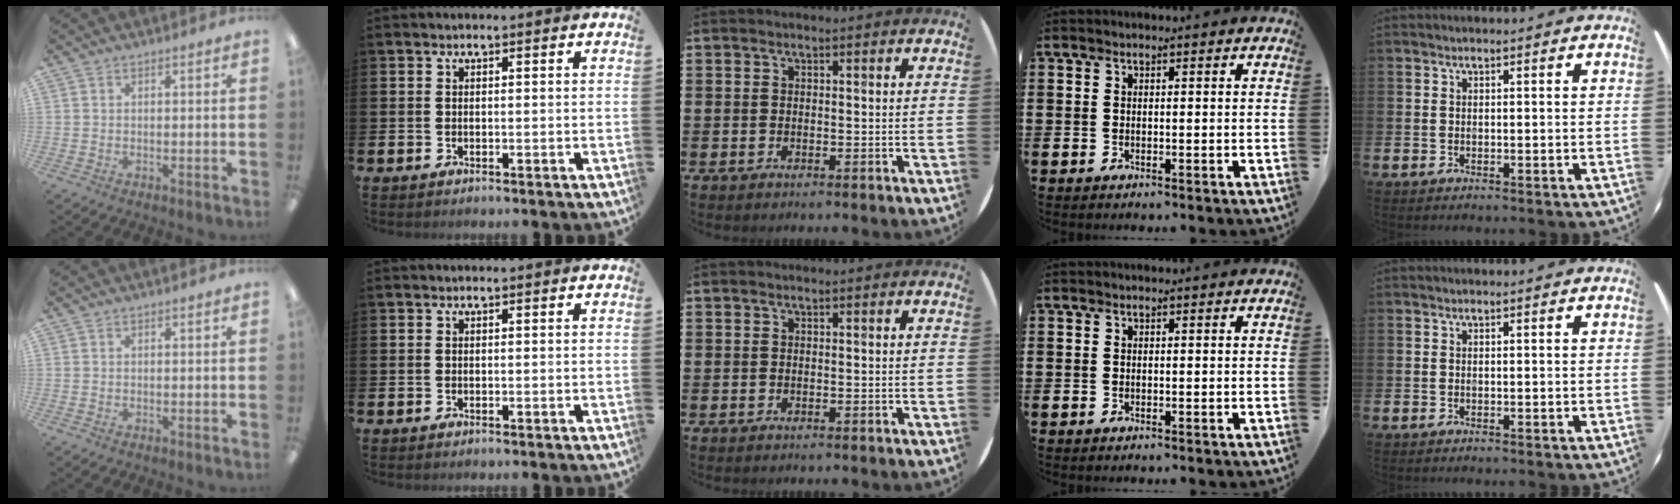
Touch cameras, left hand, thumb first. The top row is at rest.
{}